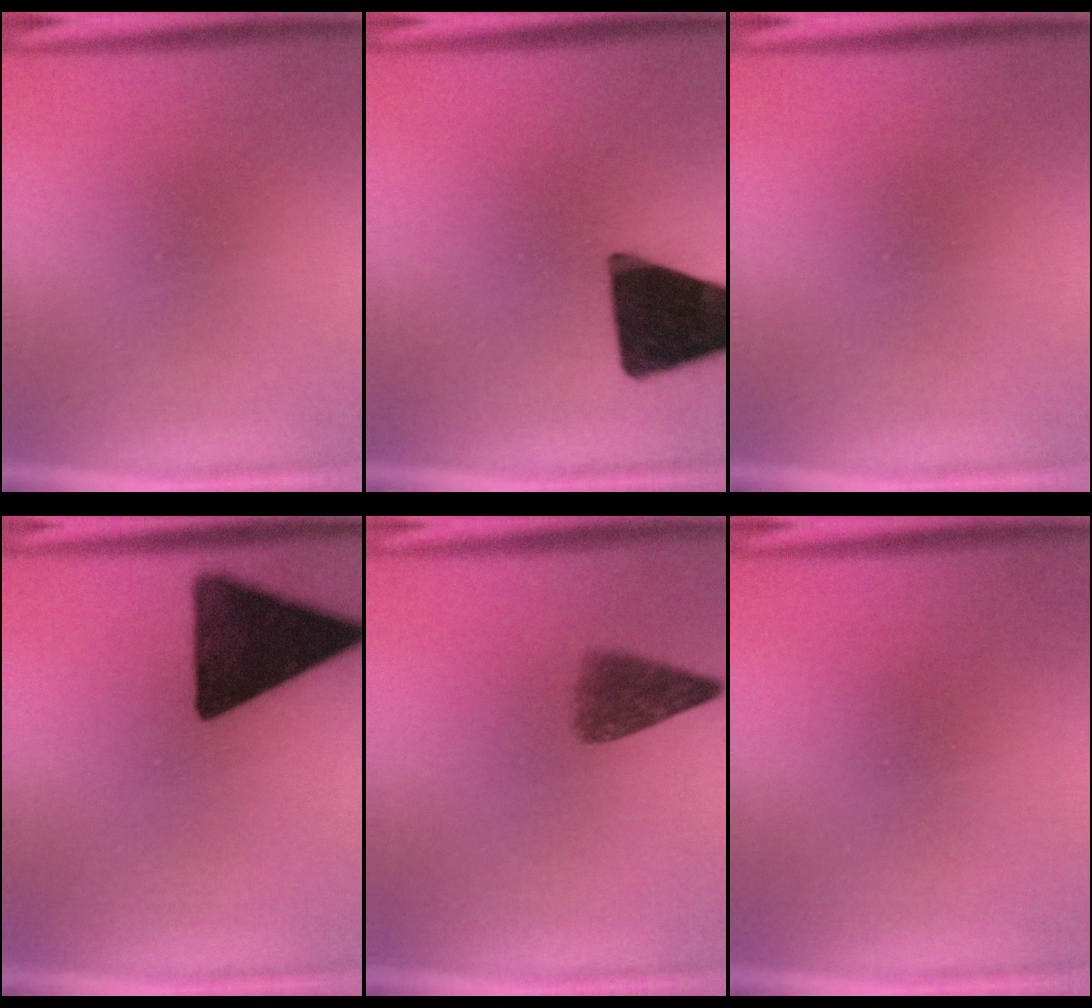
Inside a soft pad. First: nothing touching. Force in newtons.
{"total": 18.9}
{"total": 0.0}
{"total": 16.6}
{"total": 5.3}
{"total": 0.5}